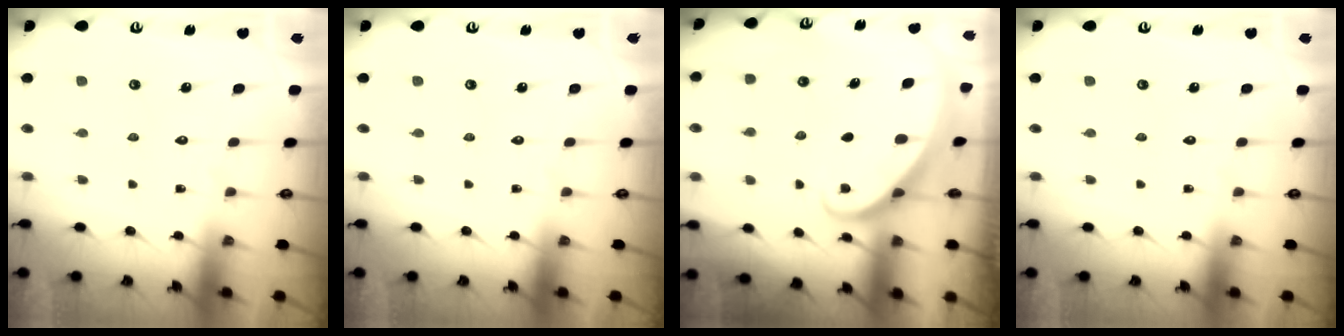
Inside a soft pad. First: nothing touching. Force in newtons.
{"total": 0.0}
{"total": 1.9, "press": 1.9, "slide": 0.0}
{"total": 0.0}